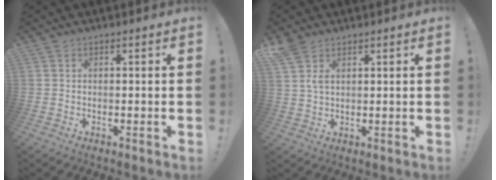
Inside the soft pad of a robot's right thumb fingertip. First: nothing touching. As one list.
[{"total": 4.9, "force": [3.0, 2.4, 3.1], "torque": [-0.059, -0.009, 0.057]}]